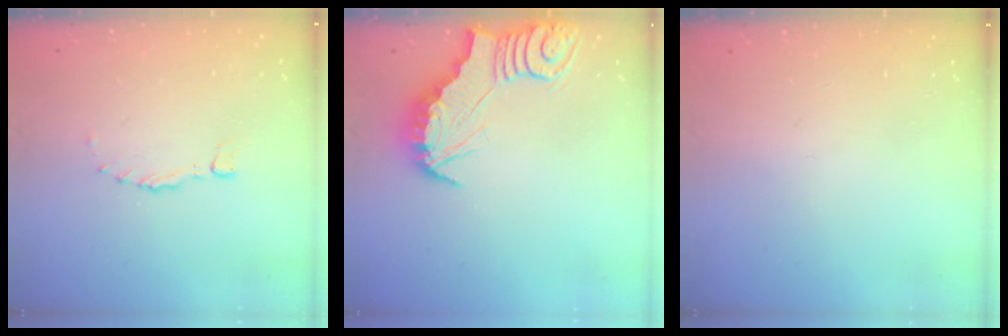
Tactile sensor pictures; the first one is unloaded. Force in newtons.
{"total": 2.5, "press": 2.5, "slide": 0.2}
{"total": 0.0}